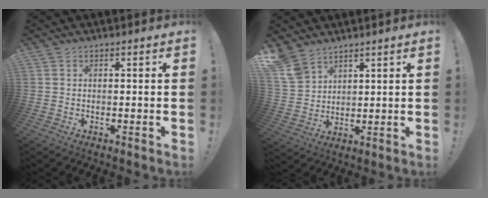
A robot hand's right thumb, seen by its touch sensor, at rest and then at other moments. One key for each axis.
{"total": 8.3, "fx": 6.5, "fy": 4.5, "fz": 2.6, "tx": -0.065, "ty": -0.035, "tz": 0.132}